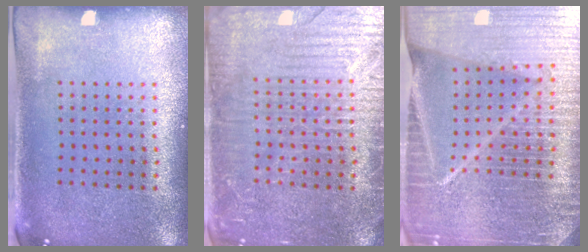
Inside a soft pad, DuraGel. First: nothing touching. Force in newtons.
{"total": 3.9, "press": 3.8, "slide": 0.7}
{"total": 6.9, "press": 5.9, "slide": 3.6}